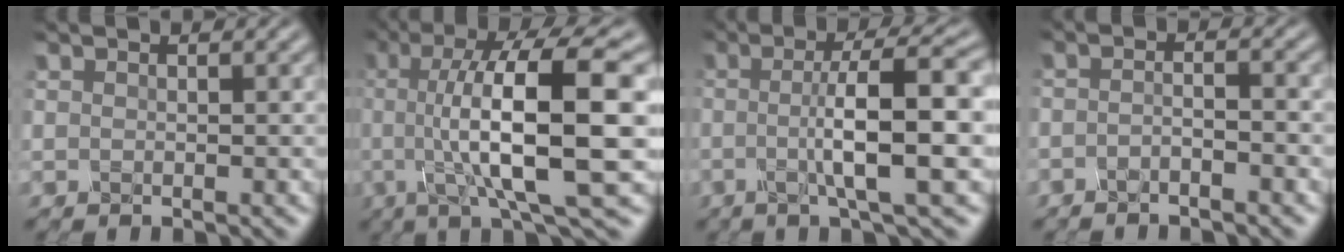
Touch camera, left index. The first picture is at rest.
{"total": 12.8, "force": [0.1, 2.9, 12.5], "torque": [-0.164, 0.015, -0.001]}
{"total": 8.5, "force": [-0.6, 1.6, 8.3], "torque": [-0.113, 0.004, -0.016]}
{"total": 1.8, "force": [-1.5, 0.1, 1.1], "torque": [-0.017, -0.003, -0.036]}